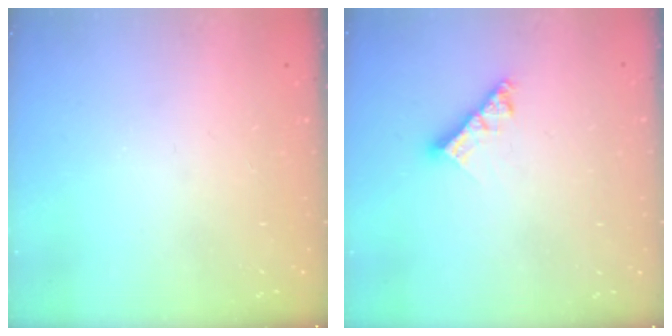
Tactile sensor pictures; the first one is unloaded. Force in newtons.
{"total": 7.4, "press": 7.4, "slide": 0.8}